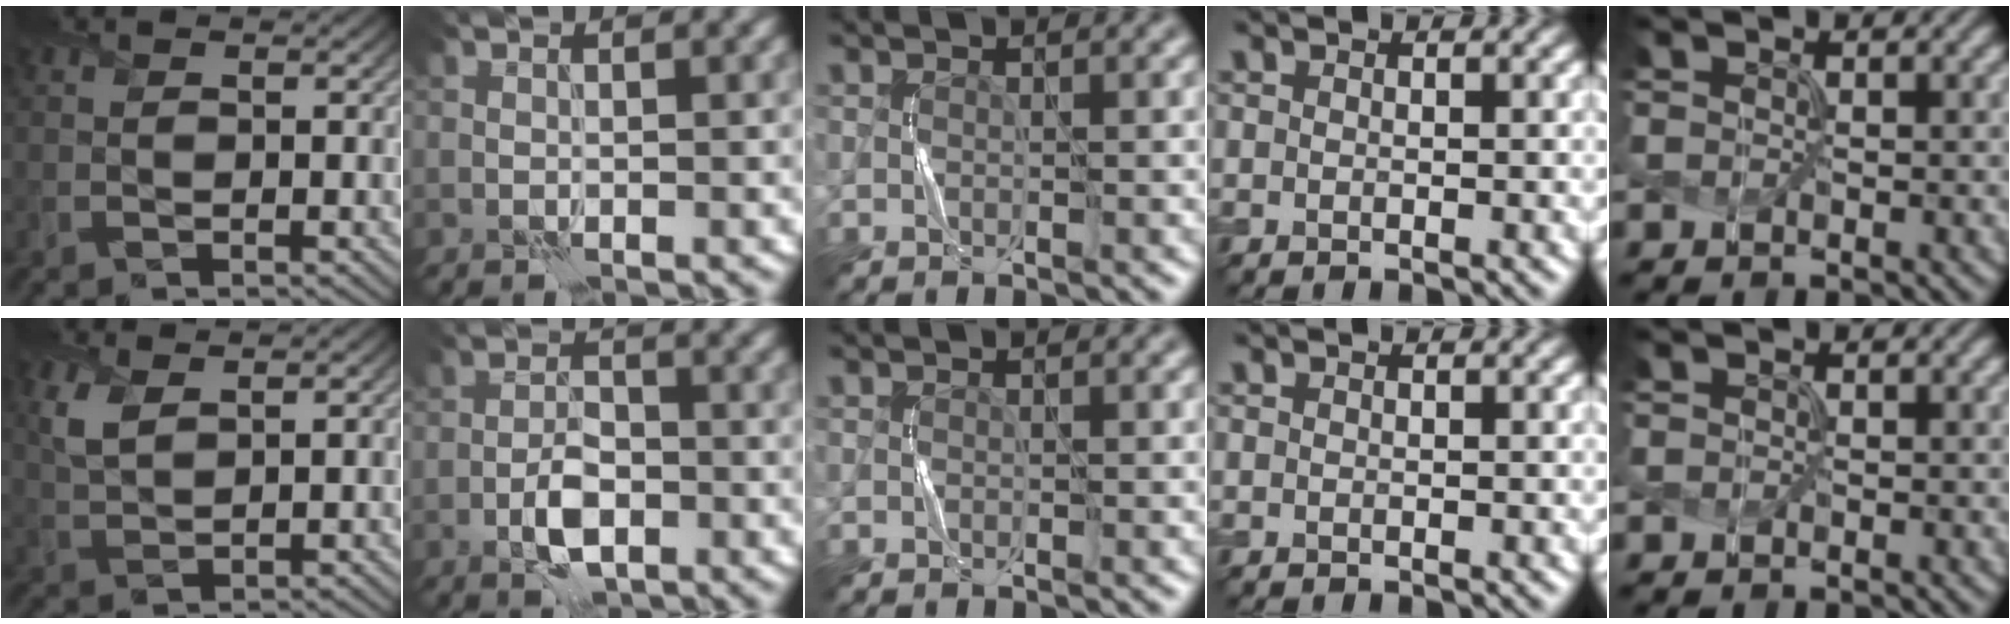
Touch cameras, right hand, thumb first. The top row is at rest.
{"thumb": {"total": 3.7, "force": [2.0, 1.6, 2.7], "torque": [-0.079, 0.003, 0.046]}, "index": {"total": 3.7, "force": [-1.7, 1.6, 2.9], "torque": [-0.049, 0.004, -0.034]}, "little": {"total": 0.5, "force": [-0.1, -0.1, -0.5], "torque": [0.007, 0.000, 0.005]}}